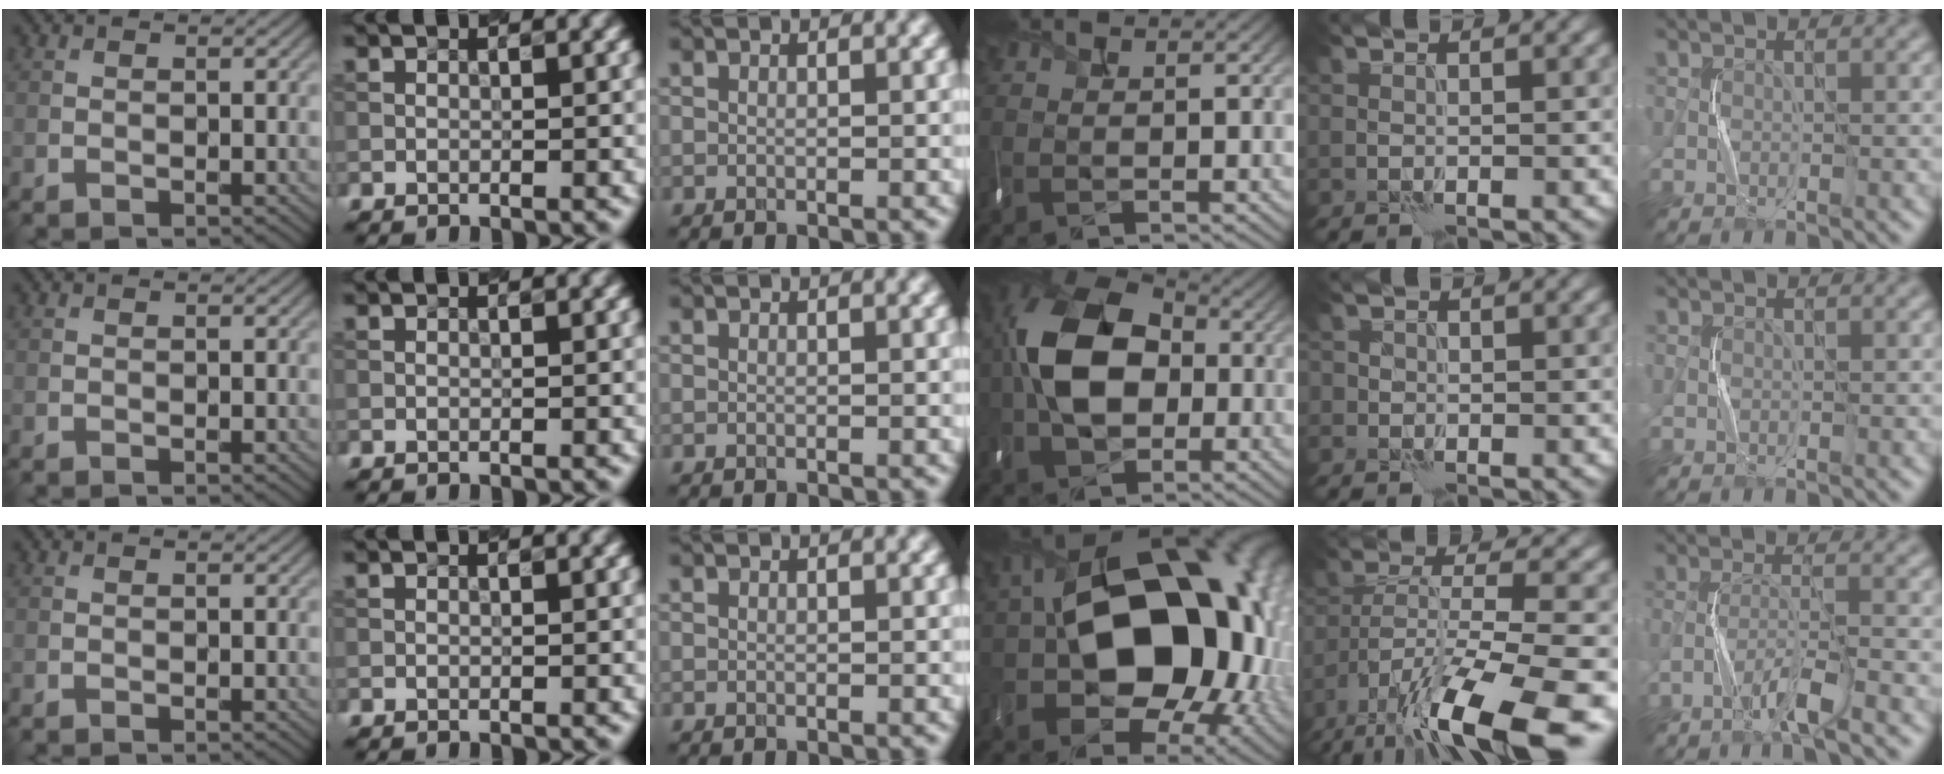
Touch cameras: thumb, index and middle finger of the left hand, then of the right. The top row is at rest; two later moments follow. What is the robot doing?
{"motion": "shake", "object": "tambourine"}